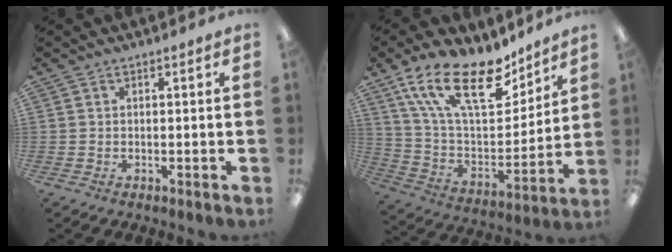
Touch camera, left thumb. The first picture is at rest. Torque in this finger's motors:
{"motor_torque": [0.57, 0.51, 1.48, -1.29, 0.43]}